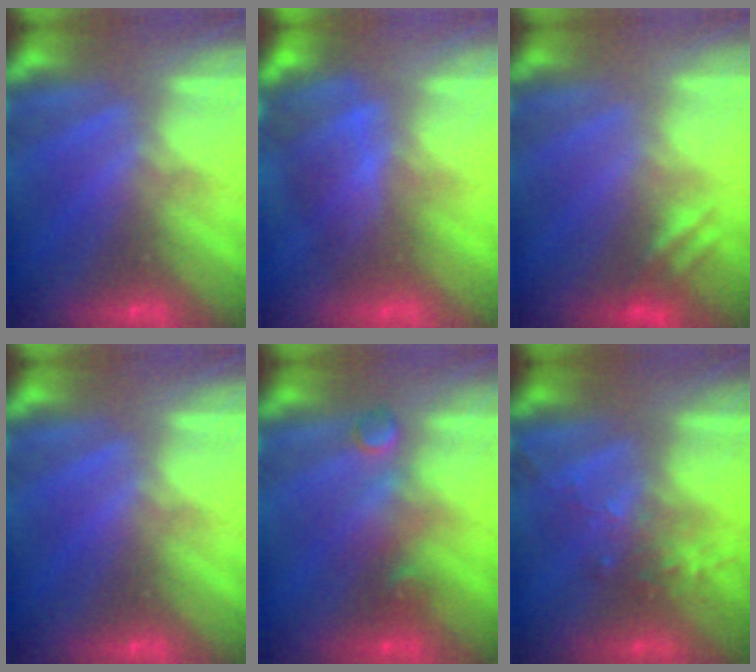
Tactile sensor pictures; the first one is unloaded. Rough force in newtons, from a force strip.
{"total": 4.6}
{"total": 2.6}
{"total": 0.0}
{"total": 2.9}
{"total": 2.8}